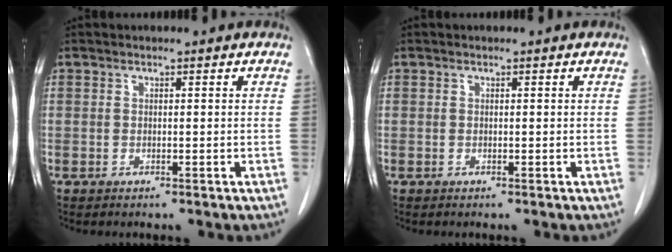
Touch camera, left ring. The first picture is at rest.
{"total": 0.0}